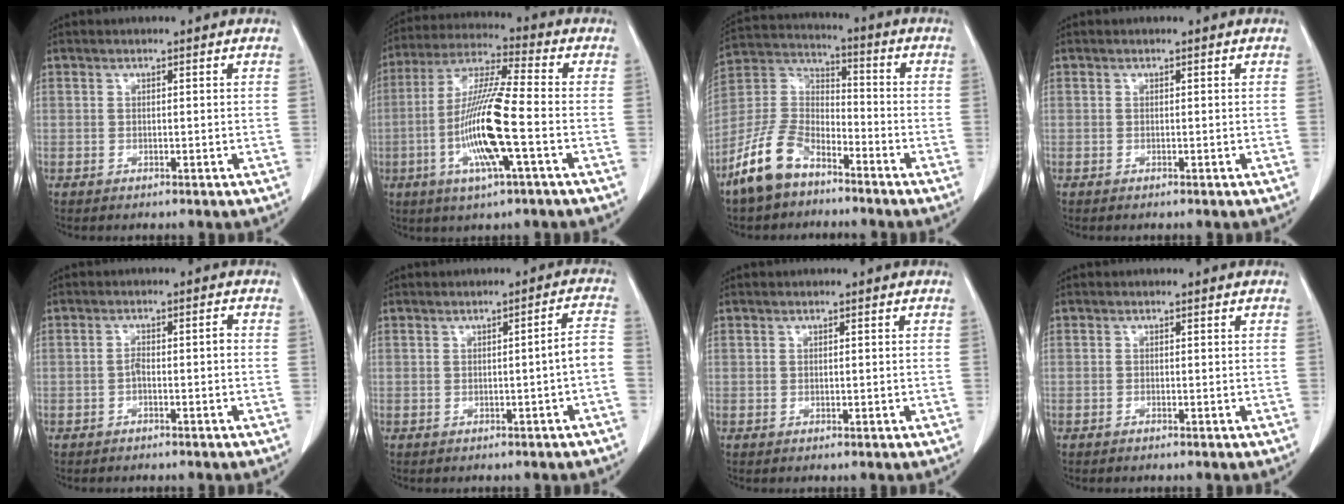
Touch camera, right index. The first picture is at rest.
{"total": 14.1, "force": [-3.7, 0.6, 13.6], "torque": [-0.277, -0.008, -0.074]}
{"total": 11.5, "force": [-8.1, 5.5, 6.1], "torque": [-0.146, 0.009, -0.165]}
{"total": 0.0}
{"total": 2.2, "force": [-1.0, 0.6, 1.9], "torque": [-0.031, 0.005, -0.015]}
{"total": 3.4, "force": [-1.3, -0.1, 3.2], "torque": [-0.035, 0.011, -0.019]}
{"total": 0.0}
{"total": 0.0}